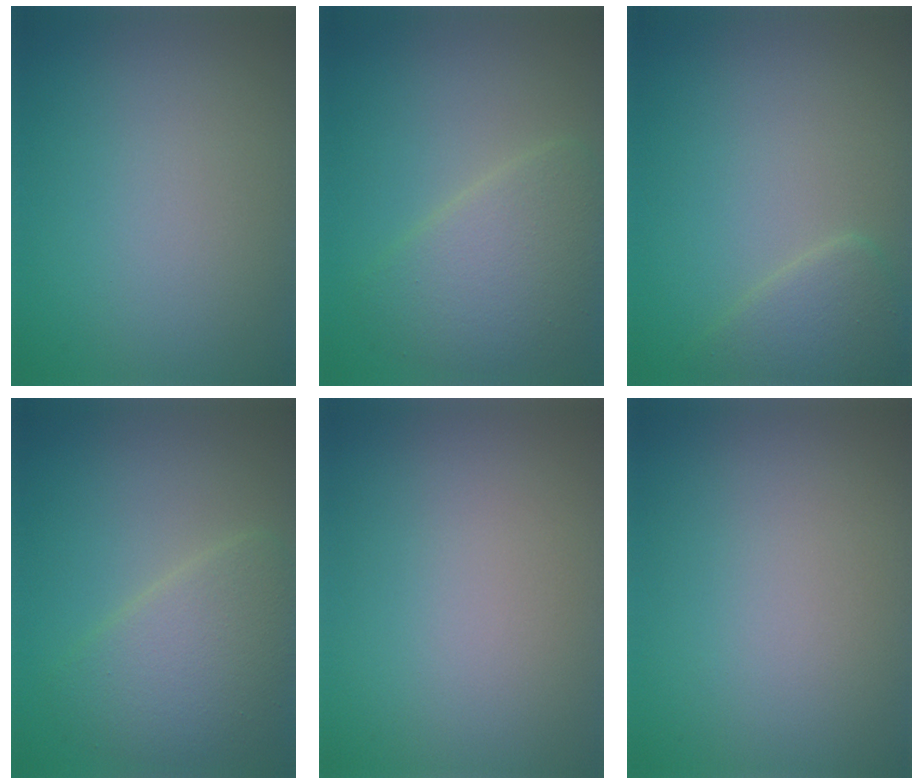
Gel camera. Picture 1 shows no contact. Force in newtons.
{"total": 4.7, "press": 4.7, "slide": 0.2}
{"total": 2.6, "press": 2.6, "slide": 0.1}
{"total": 4.7, "press": 4.7, "slide": 0.2}
{"total": 0.0}
{"total": 0.0}